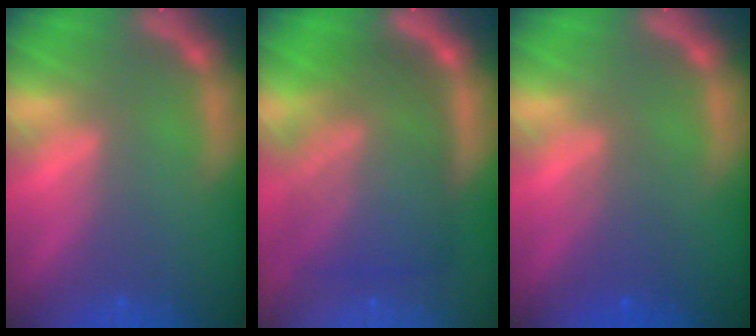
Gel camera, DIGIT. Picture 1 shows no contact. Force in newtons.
{"total": 10.0}
{"total": 2.5}